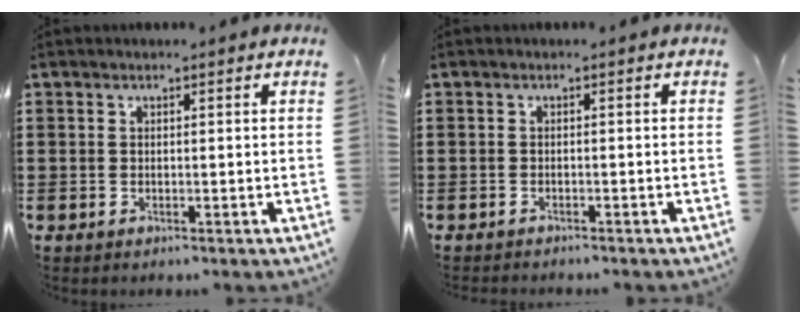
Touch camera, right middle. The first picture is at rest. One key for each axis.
{"total": 0.6, "fx": -0.6, "fy": -0.2, "fz": -0.1, "tx": 0.000, "ty": 0.000, "tz": -0.012}